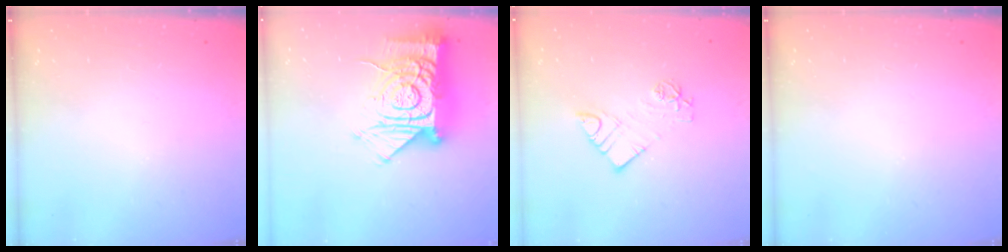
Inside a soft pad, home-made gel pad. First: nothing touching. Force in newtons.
{"total": 21.4, "press": 21.3, "slide": 2.0}
{"total": 9.4, "press": 9.4, "slide": 0.7}
{"total": 0.0}